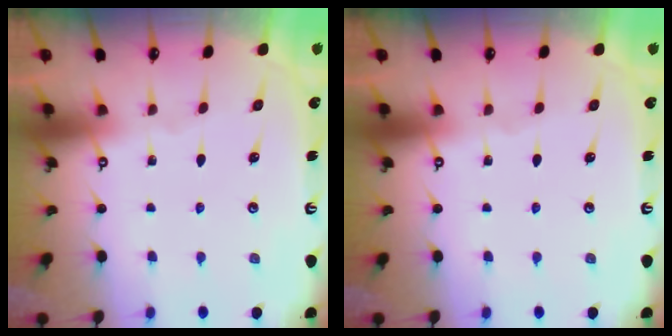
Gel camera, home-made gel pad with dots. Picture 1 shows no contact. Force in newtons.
{"total": 0.0}